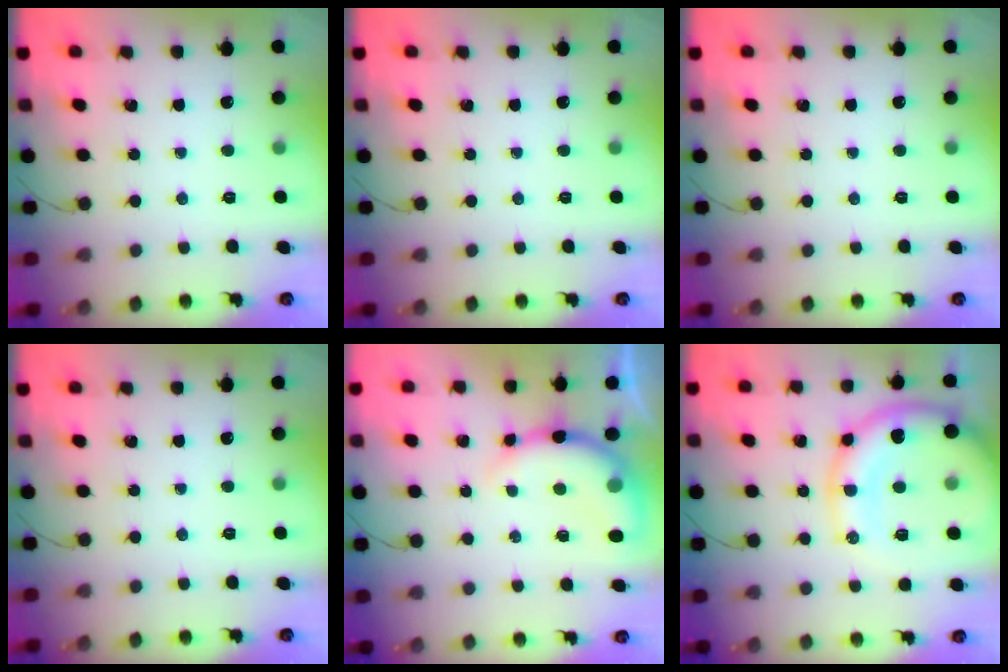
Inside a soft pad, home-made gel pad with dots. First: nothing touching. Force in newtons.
{"total": 0.0}
{"total": 0.0}
{"total": 0.0}
{"total": 10.0, "press": 9.9, "slide": 1.0}
{"total": 16.8, "press": 16.7, "slide": 1.4}